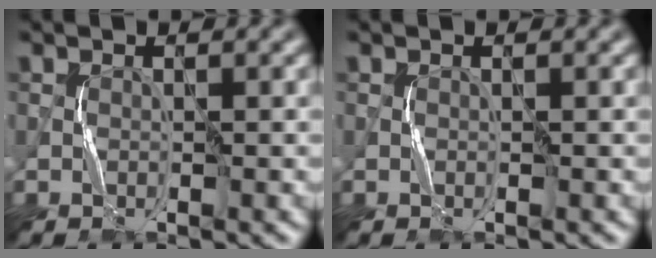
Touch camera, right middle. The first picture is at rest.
{"total": 0.0}